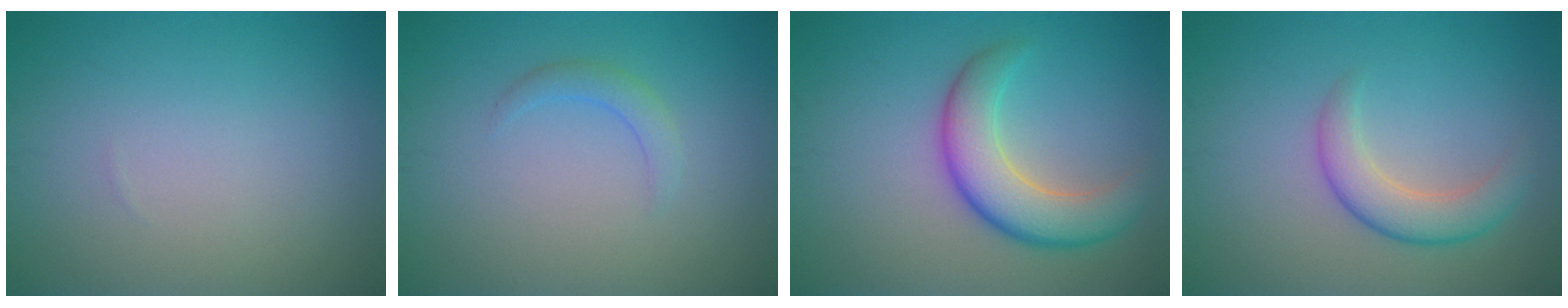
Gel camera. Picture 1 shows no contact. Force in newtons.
{"total": 1.4, "press": 1.4, "slide": 0.0}
{"total": 5.7, "press": 5.7, "slide": 0.3}
{"total": 3.5, "press": 3.5, "slide": 0.1}